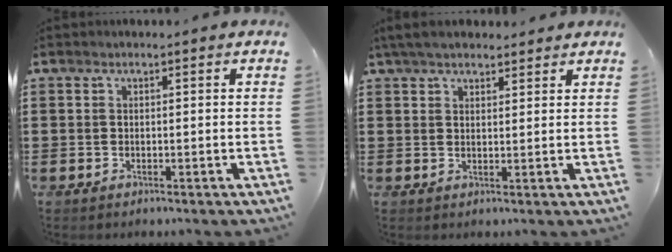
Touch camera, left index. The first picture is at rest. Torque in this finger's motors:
{"motor_torque": [2.14, 0.00, 0.20, 0.21]}